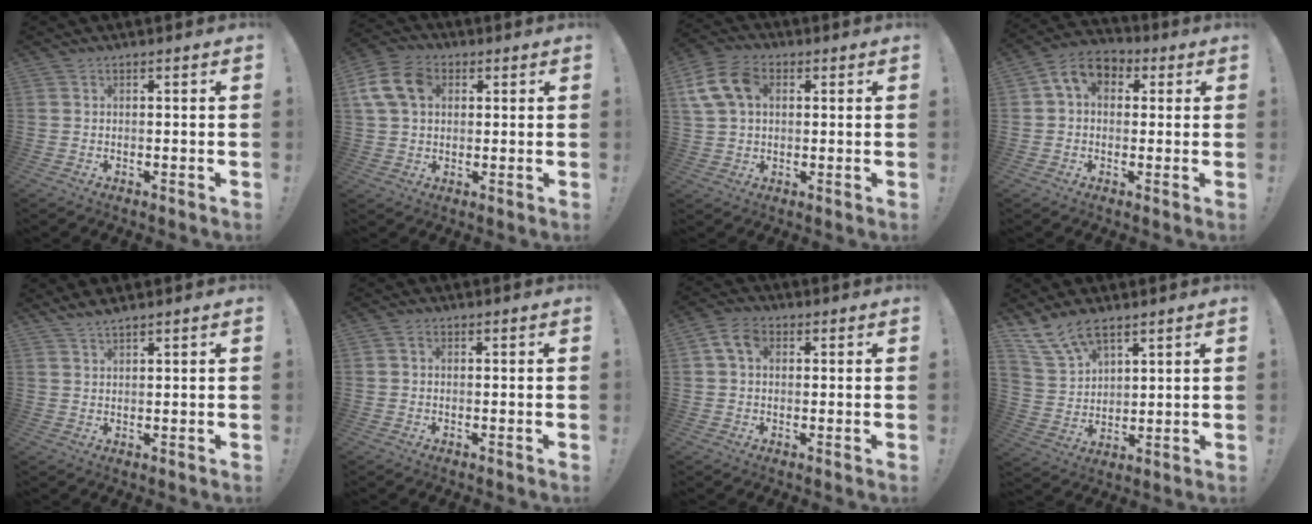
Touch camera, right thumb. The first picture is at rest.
{"total": 12.5, "force": [3.6, 9.1, 7.8], "torque": [-0.142, 0.003, 0.073]}
{"total": 11.9, "force": [3.4, 8.2, 7.9], "torque": [-0.155, 0.004, 0.068]}
{"total": 8.9, "force": [2.4, 6.4, 5.7], "torque": [-0.092, 0.008, 0.051]}
{"total": 3.0, "force": [2.6, 0.2, 1.5], "torque": [-0.031, -0.012, 0.047]}
{"total": 0.9, "force": [0.1, 0.7, 0.5], "torque": [-0.012, 0.004, 0.002]}
{"total": 6.4, "force": [1.9, 4.3, 4.3], "torque": [-0.078, 0.009, 0.040]}
{"total": 10.5, "force": [7.8, 5.4, 4.5], "torque": [-0.096, -0.038, 0.155]}